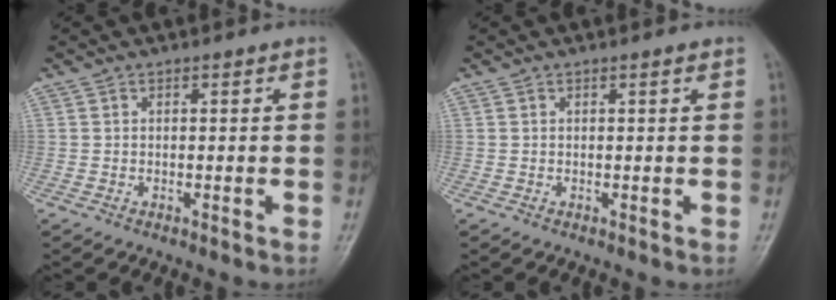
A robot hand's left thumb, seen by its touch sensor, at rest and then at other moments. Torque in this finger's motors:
{"motor_torque": [-0.04, 0.07, -0.11, 0.24, 0.01]}